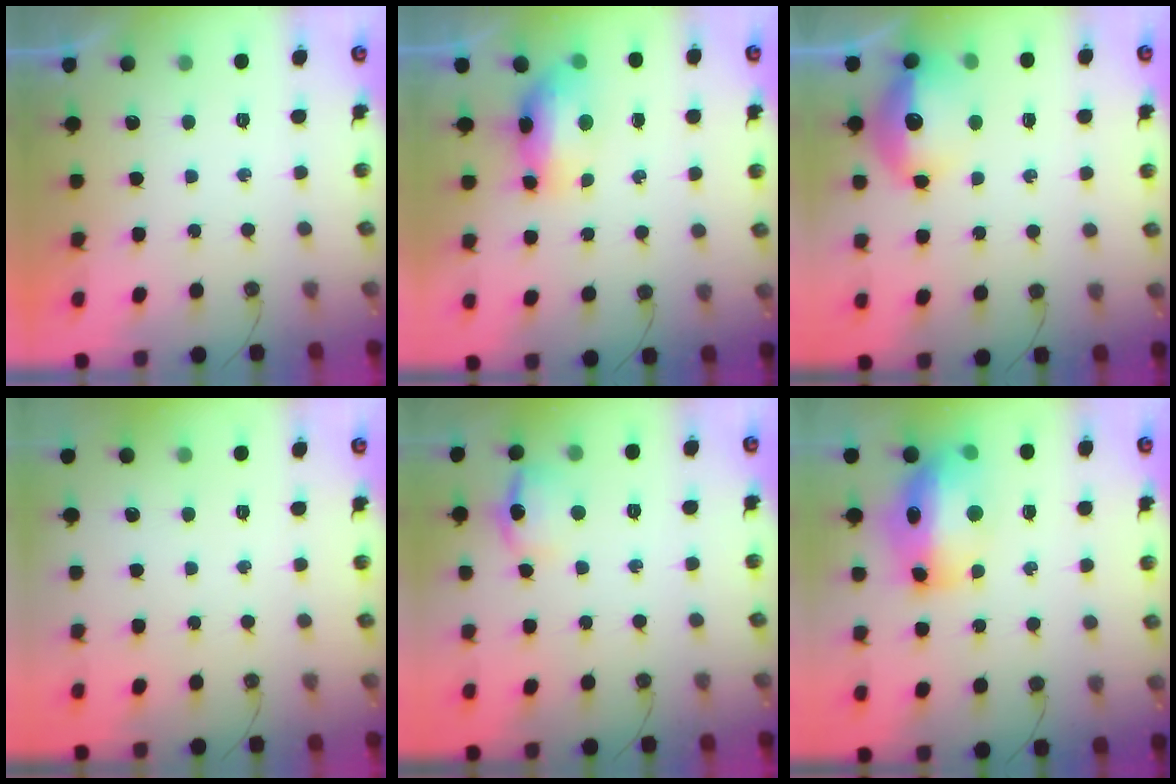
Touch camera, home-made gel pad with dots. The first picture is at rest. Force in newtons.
{"total": 17.3, "press": 11.8, "slide": 12.7}
{"total": 14.5, "press": 14.4, "slide": 1.1}
{"total": 0.0}
{"total": 11.3, "press": 11.3, "slide": 0.9}
{"total": 16.4, "press": 16.3, "slide": 1.3}